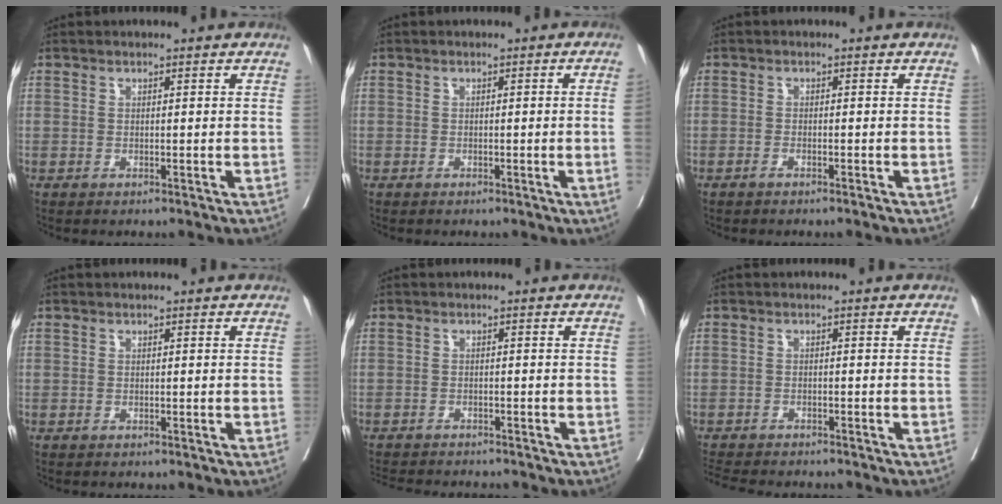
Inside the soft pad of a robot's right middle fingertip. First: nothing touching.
{"total": 2.1, "force": [-0.3, -0.5, 2.0], "torque": [-0.025, 0.000, -0.001]}
{"total": 0.8, "force": [-0.6, 0.1, 0.5], "torque": [-0.012, 0.000, -0.012]}
{"total": 0.0}
{"total": 7.6, "force": [-7.2, 1.0, 2.1], "torque": [-0.031, -0.006, -0.104]}
{"total": 8.5, "force": [-7.7, 1.7, 3.0], "torque": [-0.052, -0.010, -0.113]}